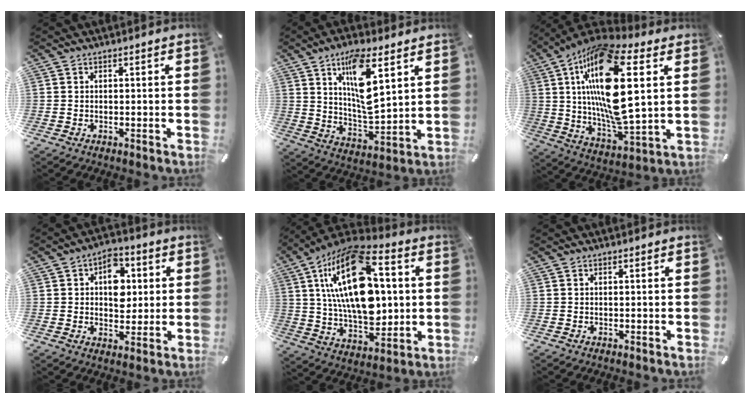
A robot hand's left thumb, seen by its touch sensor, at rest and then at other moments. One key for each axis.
{"total": 13.4, "fx": 6.9, "fy": 4.5, "fz": 10.6, "tx": -0.193, "ty": -0.027, "tz": 0.117}
{"total": 23.0, "fx": 6.5, "fy": 7.6, "fz": 20.7, "tx": -0.423, "ty": -0.031, "tz": 0.095}
{"total": 9.6, "fx": 1.8, "fy": 7.0, "fz": 6.2, "tx": -0.072, "ty": -0.001, "tz": 0.026}
{"total": 25.5, "fx": 5.8, "fy": 14.4, "fz": 20.2, "tx": -0.394, "ty": -0.021, "tz": 0.091}
{"total": 0.0}